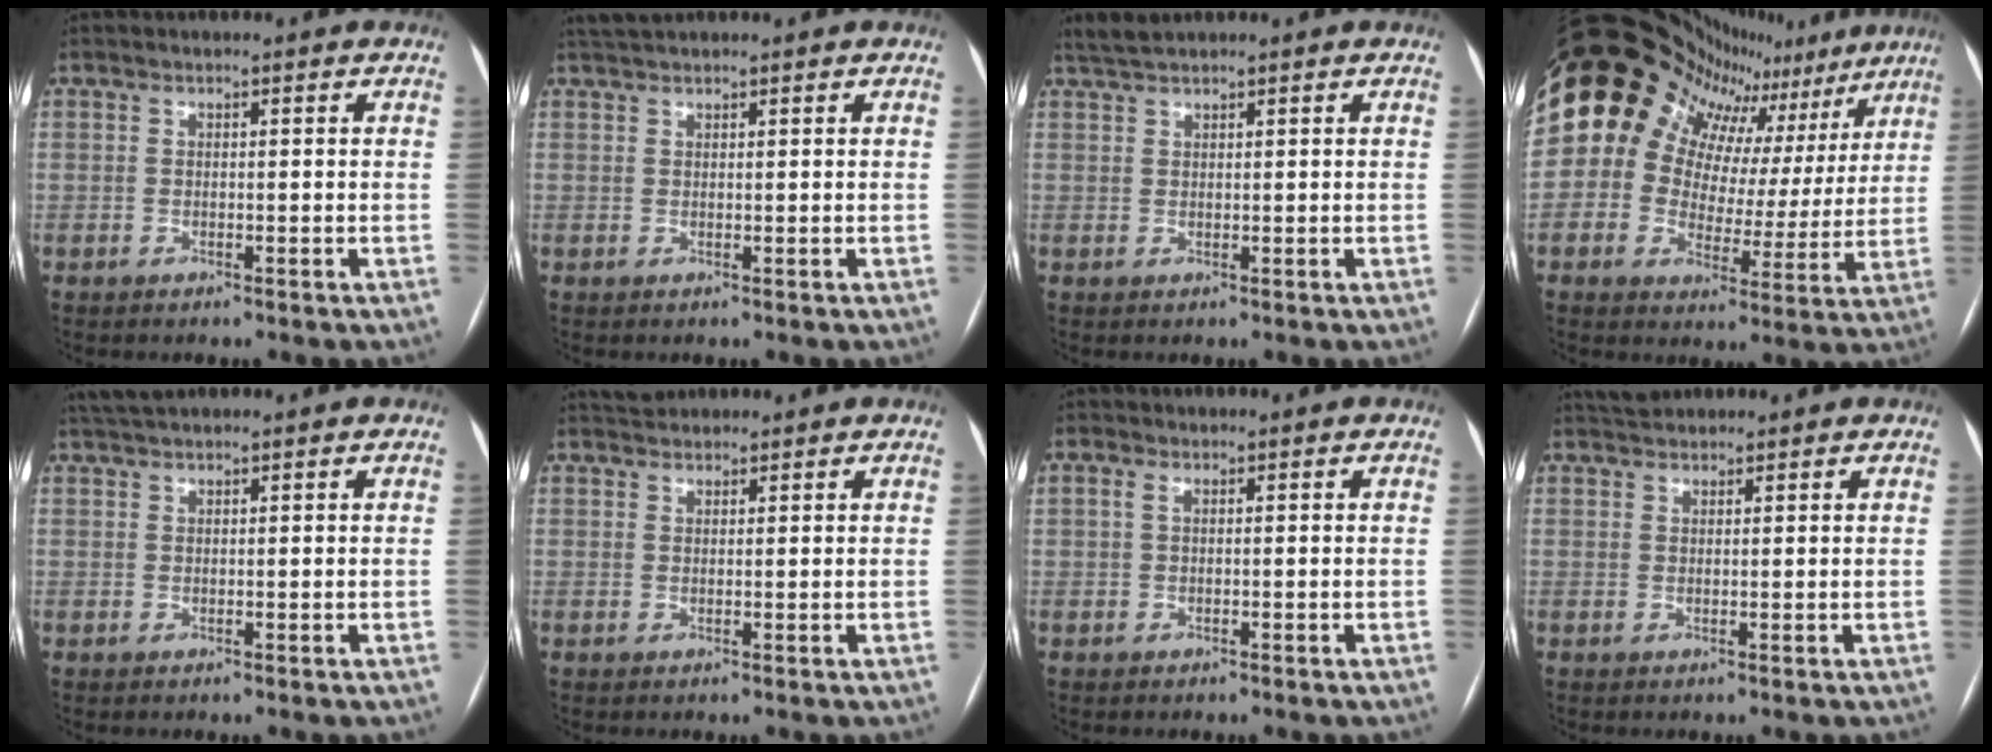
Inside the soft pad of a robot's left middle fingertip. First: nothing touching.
{"total": 2.8, "force": [2.5, 0.5, 1.2], "torque": [-0.028, 0.022, 0.050]}
{"total": 2.6, "force": [2.4, 0.2, 1.1], "torque": [-0.028, 0.016, 0.050]}
{"total": 23.4, "force": [14.3, 15.3, 10.4], "torque": [-0.181, 0.089, 0.180]}
{"total": 3.3, "force": [2.9, 0.3, 1.6], "torque": [-0.035, 0.026, 0.058]}
{"total": 2.7, "force": [2.5, 0.8, 0.4], "torque": [-0.010, 0.024, 0.045]}
{"total": 1.0, "force": [0.3, 0.5, 0.8], "torque": [-0.024, 0.011, 0.006]}
{"total": 3.1, "force": [2.9, 0.9, 0.7], "torque": [-0.016, 0.025, 0.052]}